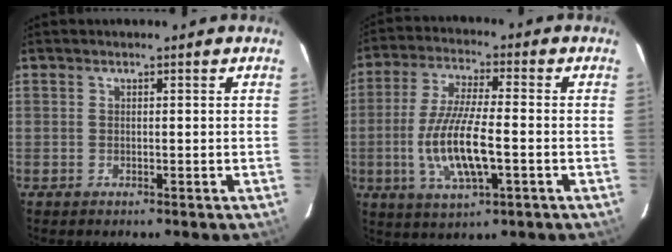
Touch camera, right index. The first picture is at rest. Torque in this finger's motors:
{"motor_torque": [1.24, -0.90, 0.68, 0.21]}